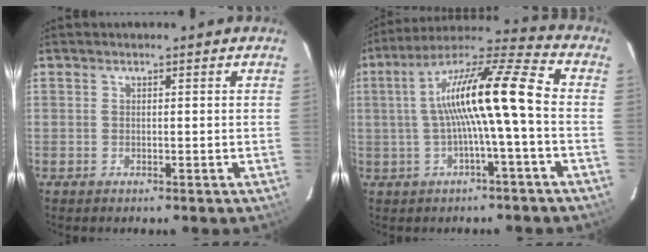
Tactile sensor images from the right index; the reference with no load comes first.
{"total": 15.0, "force": [-0.6, 0.7, 14.9], "torque": [-0.267, 0.028, -0.014]}